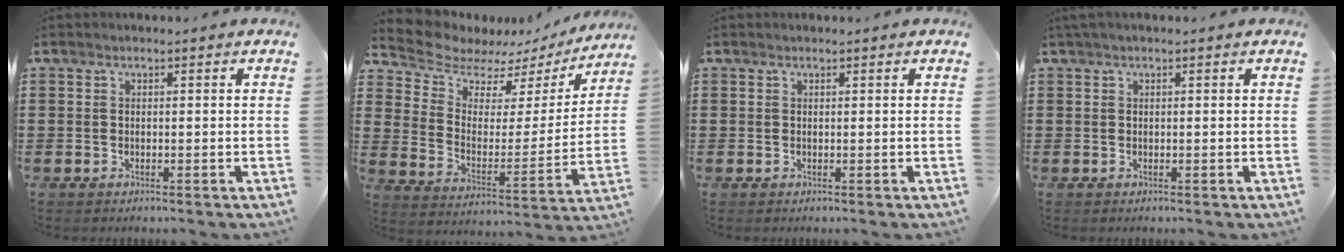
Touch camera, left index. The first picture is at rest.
{"total": 7.6, "force": [6.7, 3.0, 1.9], "torque": [-0.076, -0.038, 0.118]}
{"total": 0.0}
{"total": 0.6, "force": [0.2, 0.0, 0.6], "torque": [-0.010, 0.000, 0.005]}